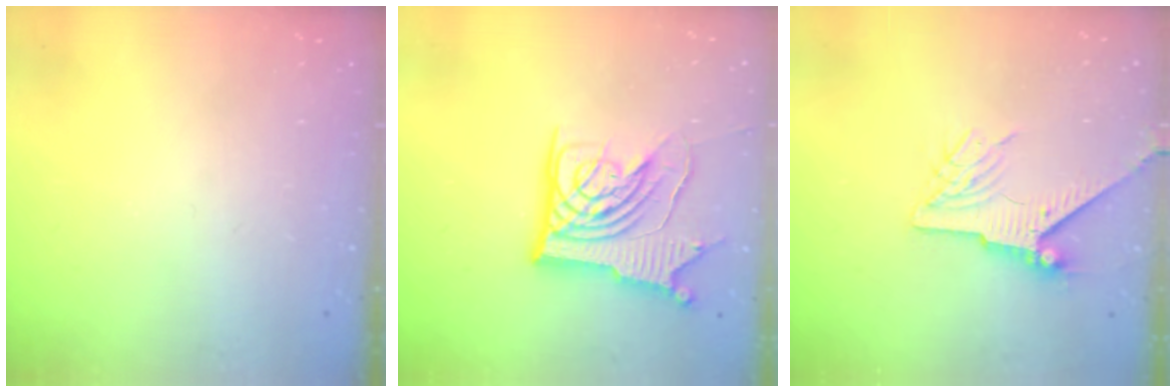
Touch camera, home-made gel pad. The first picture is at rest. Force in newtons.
{"total": 13.3, "press": 13.1, "slide": 1.9}
{"total": 7.3, "press": 7.2, "slide": 1.1}